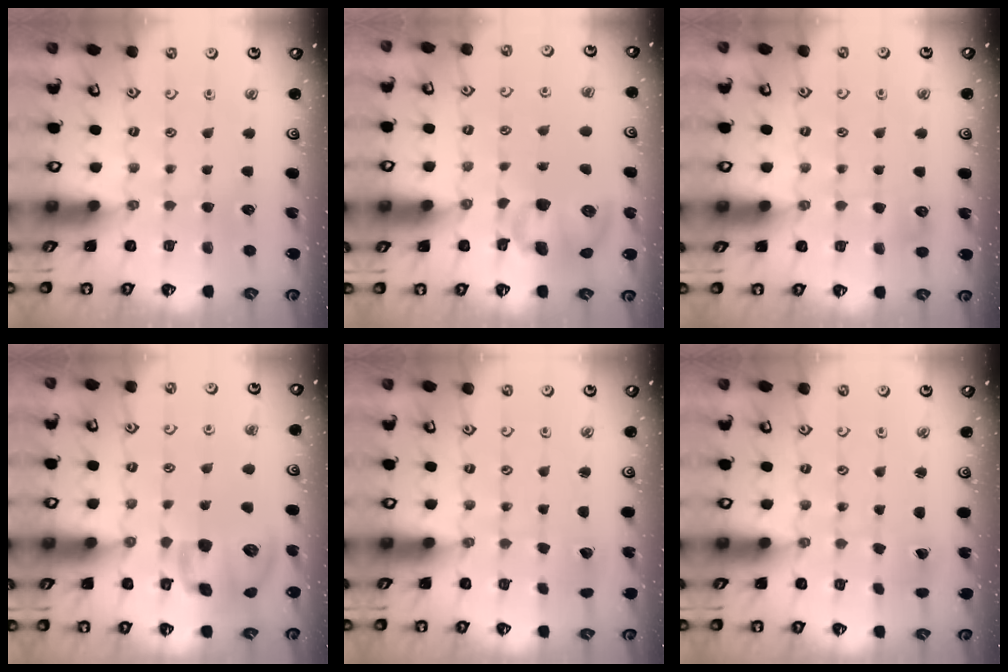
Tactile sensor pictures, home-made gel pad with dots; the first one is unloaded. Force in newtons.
{"total": 11.0, "press": 10.9, "slide": 1.7}
{"total": 5.2, "press": 5.2, "slide": 0.6}
{"total": 15.8, "press": 15.5, "slide": 2.6}
{"total": 2.0, "press": 2.0, "slide": 0.2}
{"total": 0.7, "press": 0.7, "slide": 0.0}